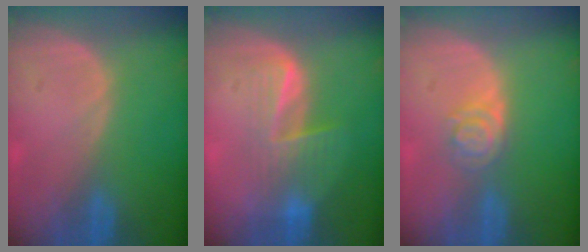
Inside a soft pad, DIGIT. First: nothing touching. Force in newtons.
{"total": 6.2, "press": 5.9, "slide": 1.9}
{"total": 3.9, "press": 3.5, "slide": 1.7}